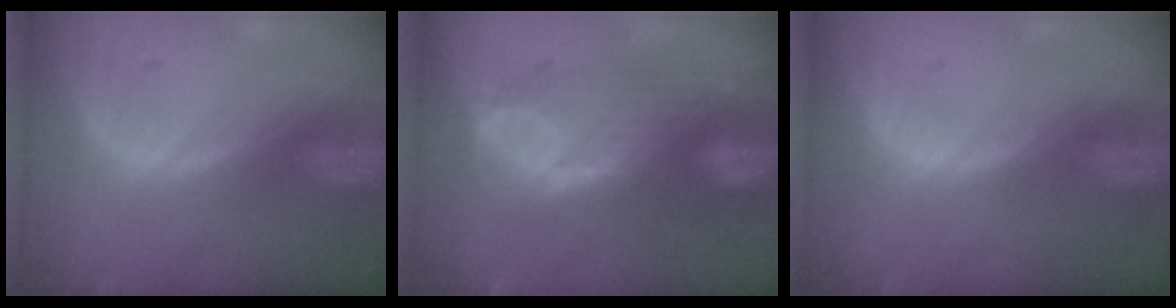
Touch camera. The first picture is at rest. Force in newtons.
{"total": 8.1, "press": 8.0, "slide": 0.7}
{"total": 0.0}